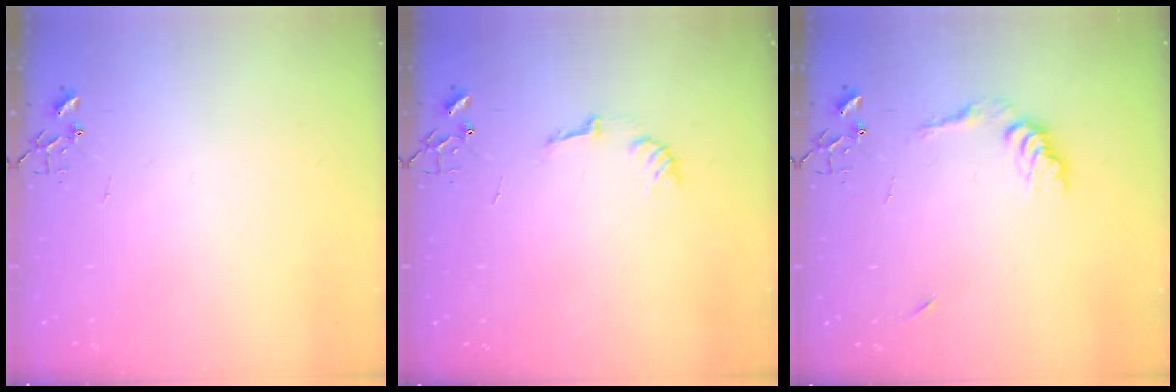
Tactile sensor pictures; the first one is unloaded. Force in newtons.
{"total": 6.9, "press": 6.8, "slide": 0.9}
{"total": 9.3, "press": 9.3, "slide": 0.4}